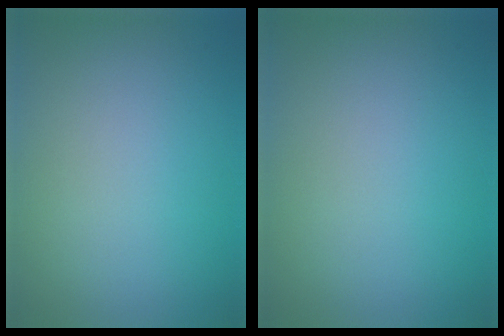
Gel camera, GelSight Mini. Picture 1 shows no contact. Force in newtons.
{"total": 0.0}